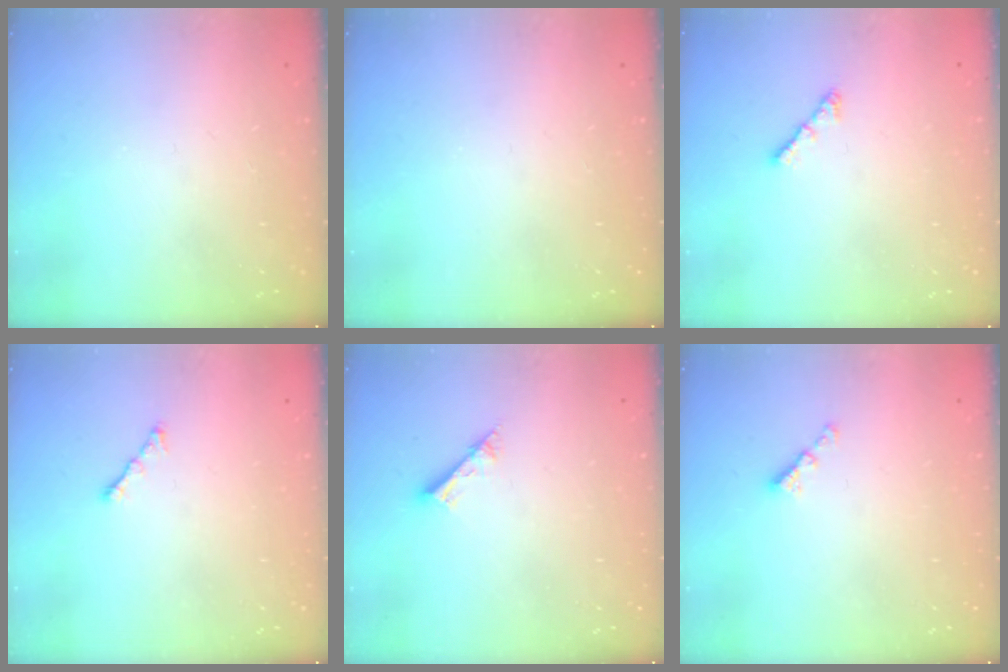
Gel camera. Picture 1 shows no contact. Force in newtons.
{"total": 0.0}
{"total": 2.4, "press": 2.3, "slide": 0.6}
{"total": 1.8, "press": 1.7, "slide": 0.6}
{"total": 2.4, "press": 2.4, "slide": 0.1}
{"total": 2.2, "press": 2.2, "slide": 0.5}